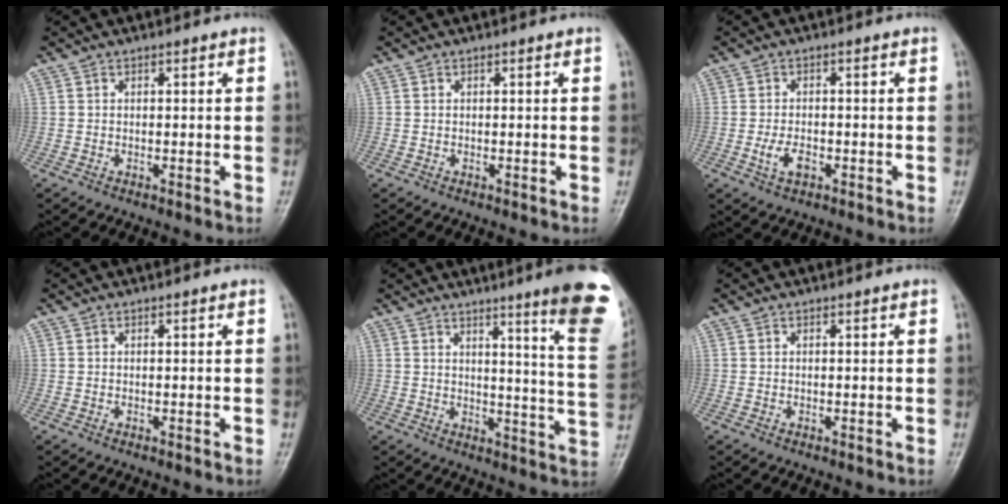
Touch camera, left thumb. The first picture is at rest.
{"total": 0.0}
{"total": 3.9, "force": [-1.4, 2.1, 2.9], "torque": [-0.057, 0.006, -0.023]}
{"total": 0.0}
{"total": 16.2, "force": [9.8, 0.9, 12.9], "torque": [-0.139, -0.061, 0.111]}
{"total": 0.0}